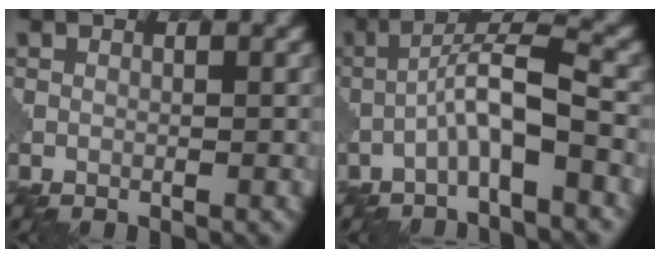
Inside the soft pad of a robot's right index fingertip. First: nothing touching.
{"total": 4.9, "force": [-1.8, 0.8, 4.5], "torque": [-0.083, 0.022, -0.040]}